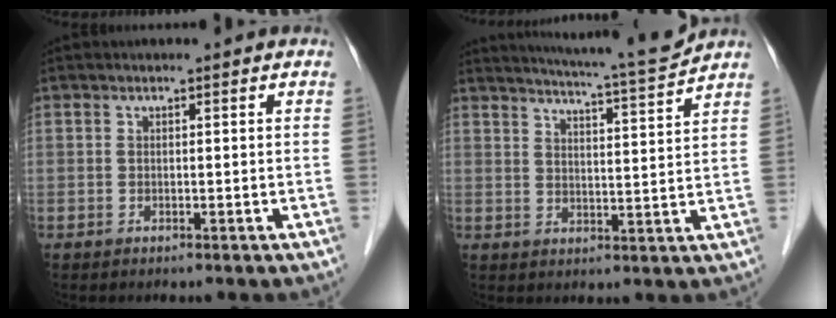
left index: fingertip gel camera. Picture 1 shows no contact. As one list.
[{"total": 10.6, "force": [10.0, -1.5, 3.3], "torque": [-0.063, -0.020, 0.142]}]